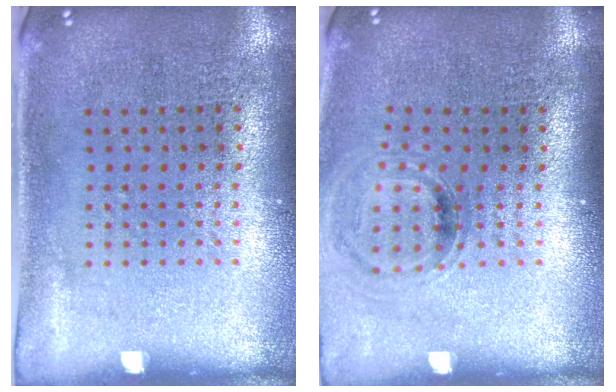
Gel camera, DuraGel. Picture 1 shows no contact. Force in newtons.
{"total": 0.9, "press": 0.9, "slide": 0.2}